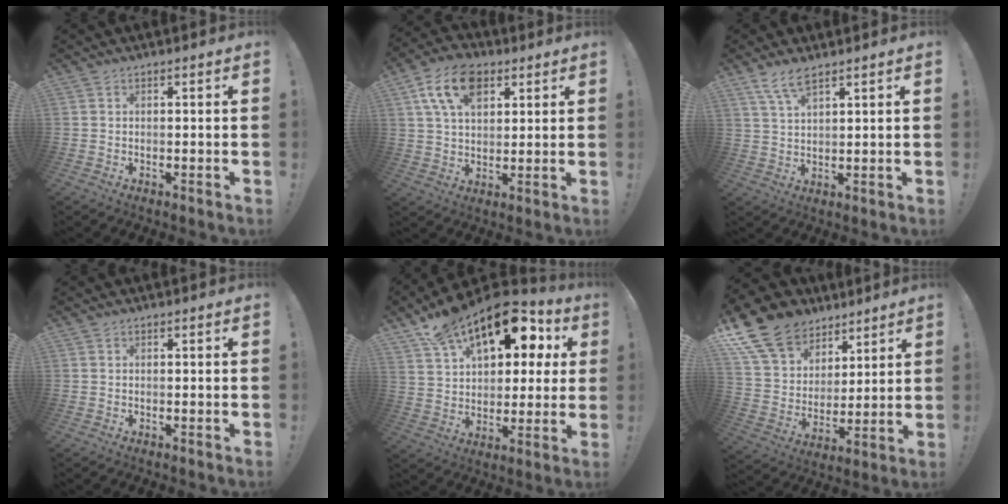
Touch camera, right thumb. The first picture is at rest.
{"total": 13.7, "force": [6.5, 8.7, 8.4], "torque": [-0.141, -0.011, 0.125]}
{"total": 5.6, "force": [4.2, 1.5, 3.4], "torque": [-0.066, -0.015, 0.077]}
{"total": 0.0}
{"total": 20.3, "force": [11.6, 11.1, 12.5], "torque": [-0.174, -0.070, 0.204]}
{"total": 16.4, "force": [10.4, 11.3, 5.7], "torque": [-0.106, -0.066, 0.215]}